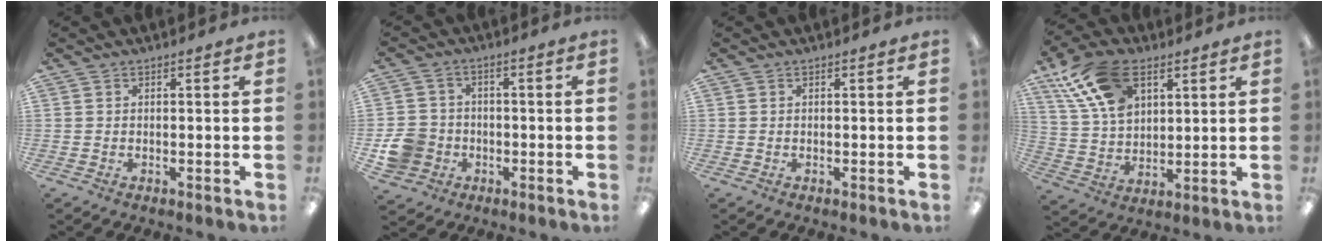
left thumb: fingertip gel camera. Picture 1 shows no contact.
{"total": 8.2, "force": [-2.8, 7.2, 2.7], "torque": [-0.062, 0.026, -0.048]}
{"total": 0.0}
{"total": 15.8, "force": [8.0, 9.4, 9.9], "torque": [-0.210, -0.008, 0.152]}